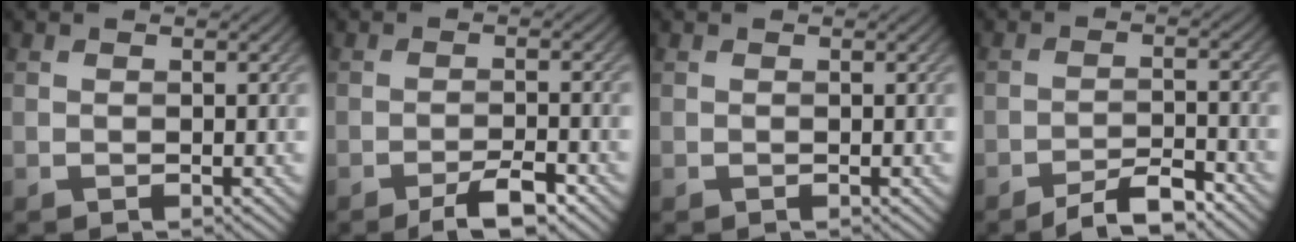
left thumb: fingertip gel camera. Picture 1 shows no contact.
{"total": 4.1, "force": [-2.8, 0.7, 2.9], "torque": [-0.048, 0.007, -0.047]}
{"total": 0.0}
{"total": 4.8, "force": [-3.8, 0.9, 2.7], "torque": [-0.044, 0.007, -0.066]}